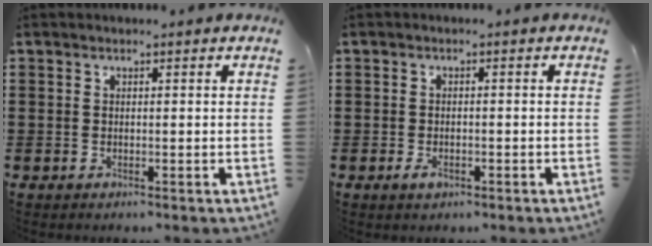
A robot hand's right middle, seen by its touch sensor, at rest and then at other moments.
{"total": 1.4, "force": [-0.7, 0.7, 0.9], "torque": [-0.018, -0.002, -0.013]}